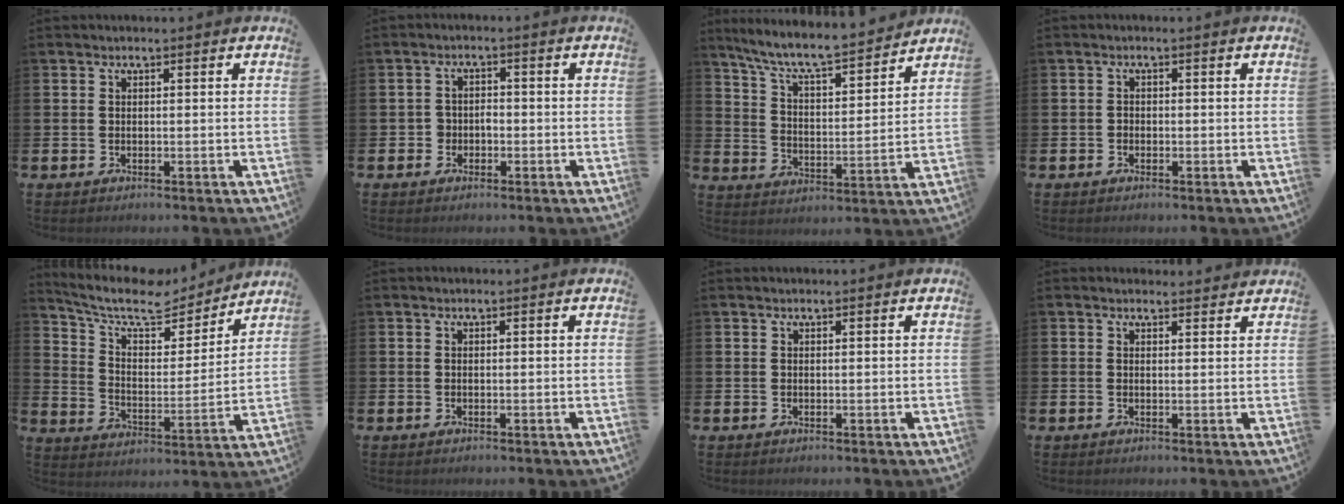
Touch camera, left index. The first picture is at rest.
{"total": 2.0, "force": [-0.9, 1.7, 0.4], "torque": [-0.008, 0.002, -0.024]}
{"total": 8.4, "force": [7.8, 1.0, 3.0], "torque": [-0.098, -0.053, 0.133]}
{"total": 0.9, "force": [-0.5, 0.7, 0.1], "torque": [-0.007, 0.005, -0.011]}
{"total": 9.6, "force": [8.1, 3.2, 4.1], "torque": [-0.101, -0.053, 0.133]}
{"total": 0.0}
{"total": 0.0}
{"total": 1.4, "force": [1.4, 0.4, 0.0], "torque": [0.005, -0.004, 0.024]}